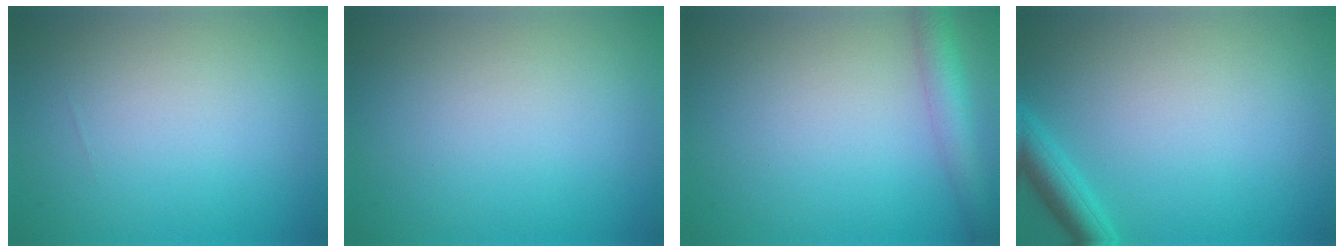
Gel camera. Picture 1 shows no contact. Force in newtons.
{"total": 0.0}
{"total": 3.5, "press": 3.5, "slide": 0.2}
{"total": 2.6, "press": 2.6, "slide": 0.2}